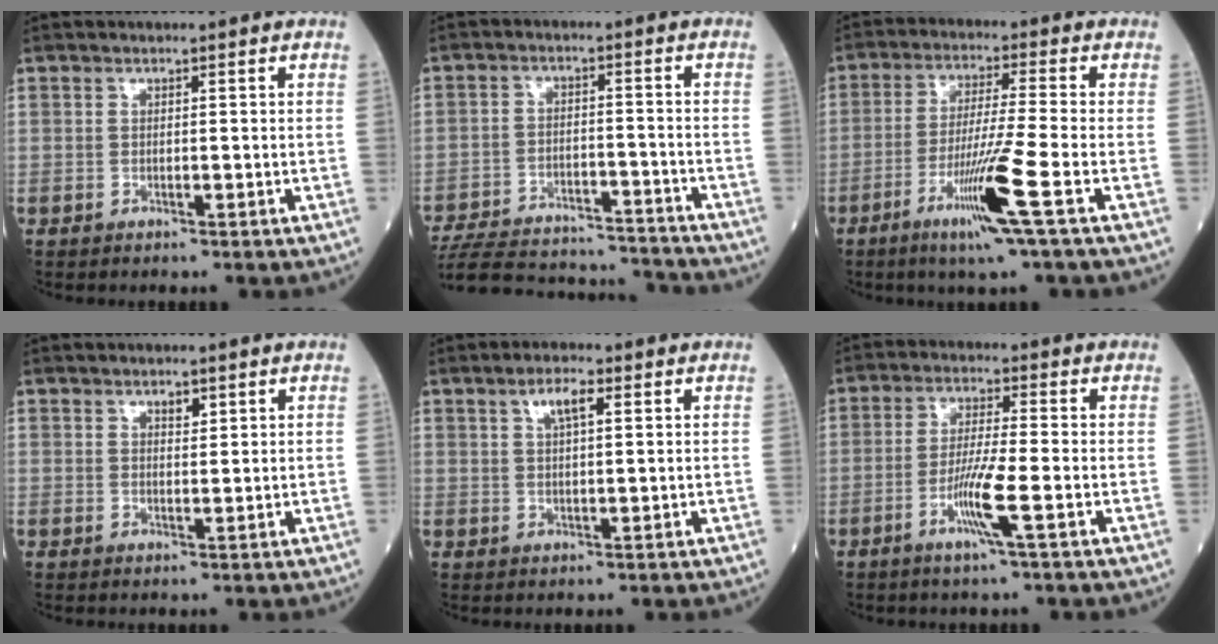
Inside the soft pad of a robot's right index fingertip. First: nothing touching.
{"total": 20.2, "force": [-19.1, 3.7, 5.6], "torque": [-0.130, -0.010, -0.276]}
{"total": 9.8, "force": [-4.5, -1.7, 8.5], "torque": [-0.160, -0.024, -0.088]}
{"total": 1.6, "force": [1.0, 0.6, 1.0], "torque": [-0.014, -0.002, 0.016]}
{"total": 3.8, "force": [1.8, 0.9, 3.2], "torque": [-0.063, 0.005, 0.032]}
{"total": 6.3, "force": [-2.5, -0.6, 5.7], "torque": [-0.113, -0.010, -0.051]}